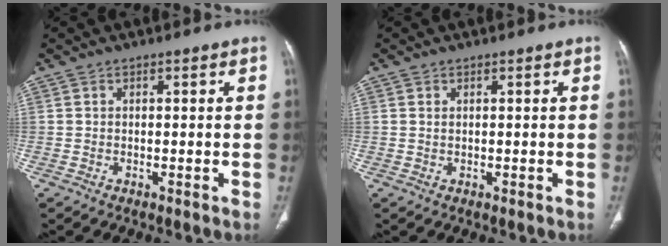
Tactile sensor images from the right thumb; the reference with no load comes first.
{"total": 0.7, "force": [0.2, 0.4, 0.6], "torque": [-0.017, 0.003, 0.008]}